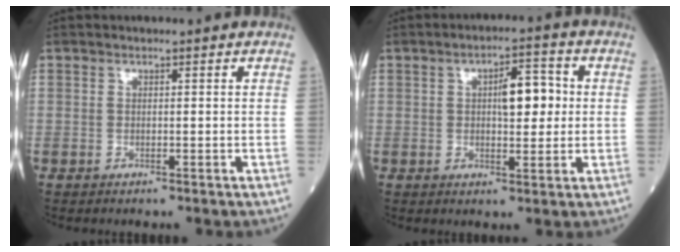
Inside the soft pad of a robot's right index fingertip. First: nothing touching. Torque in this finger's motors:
{"motor_torque": [0.28, 0.16, 0.11, 0.06]}